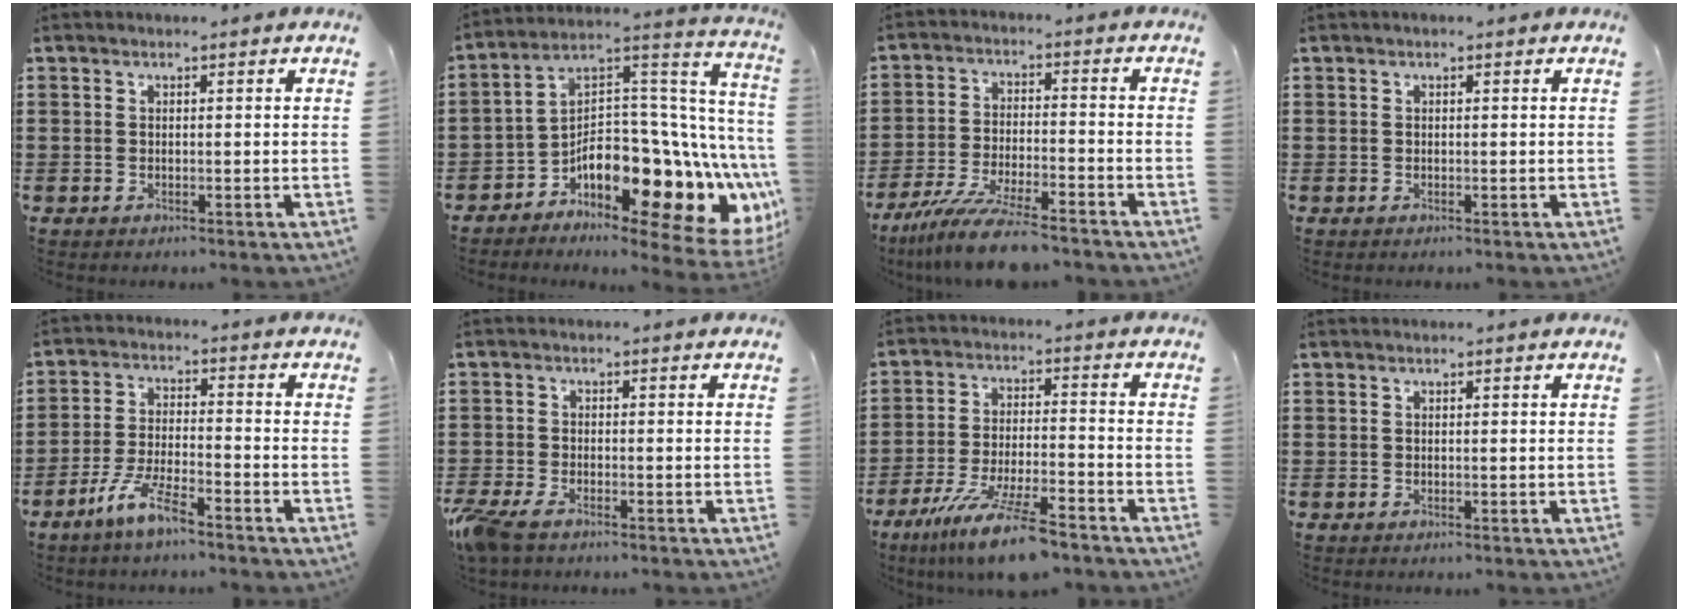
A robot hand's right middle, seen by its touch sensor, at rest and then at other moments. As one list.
[{"total": 11.5, "force": [-5.5, 5.2, 8.6], "torque": [-0.140, -0.043, -0.105]}, {"total": 9.8, "force": [-8.2, 1.0, 5.1], "torque": [-0.101, 0.007, -0.157]}, {"total": 0.0}, {"total": 6.8, "force": [-5.0, 1.0, 4.4], "torque": [-0.097, -0.004, -0.094]}, {"total": 3.3, "force": [-2.6, 0.7, 1.8], "torque": [-0.066, -0.011, -0.062]}, {"total": 11.1, "force": [-8.8, 1.0, 6.7], "torque": [-0.135, 0.003, -0.170]}, {"total": 0.0}]